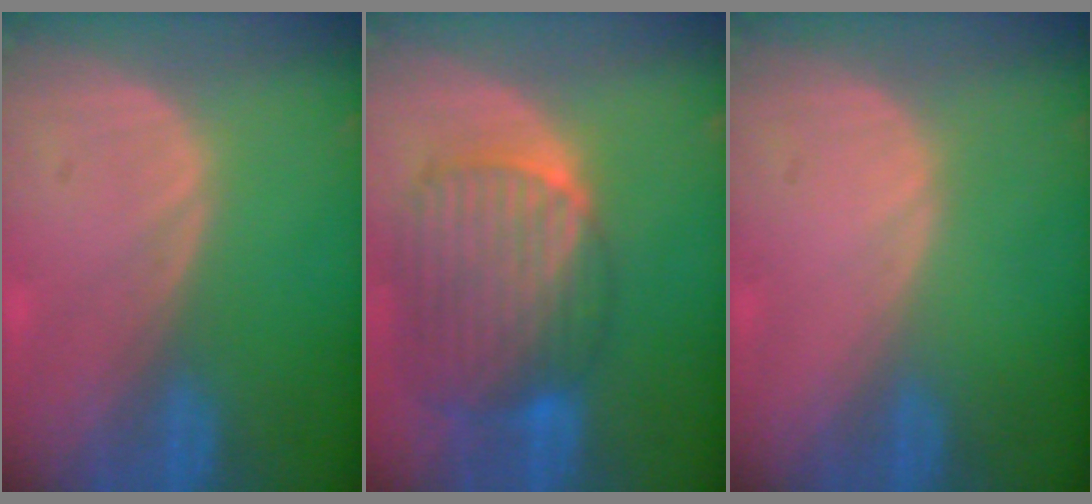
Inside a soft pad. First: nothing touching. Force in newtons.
{"total": 10.7, "press": 9.2, "slide": 5.4}
{"total": 0.0}